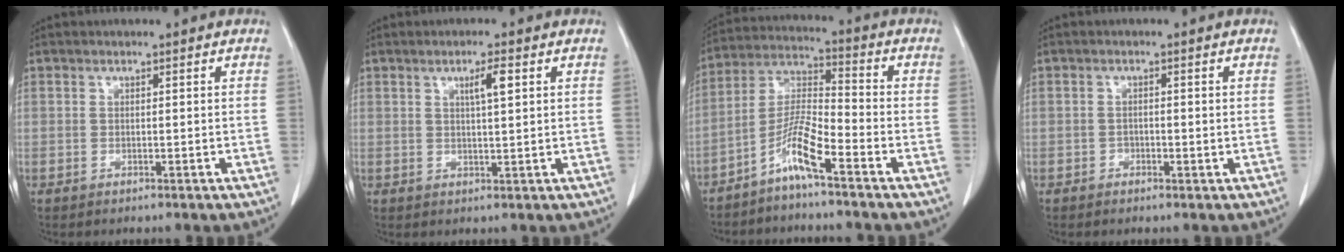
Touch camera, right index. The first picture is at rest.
{"total": 2.9, "force": [1.2, 0.1, 2.6], "torque": [-0.039, 0.002, 0.017]}
{"total": 7.5, "force": [-5.0, 0.2, 5.6], "torque": [-0.119, 0.000, -0.104]}
{"total": 0.7, "force": [-0.5, 0.5, 0.2], "torque": [0.001, 0.003, -0.009]}